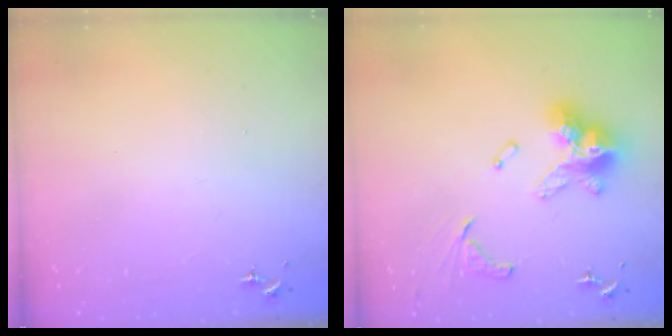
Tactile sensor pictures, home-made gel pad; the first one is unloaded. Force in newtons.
{"total": 17.5, "press": 17.5, "slide": 1.7}